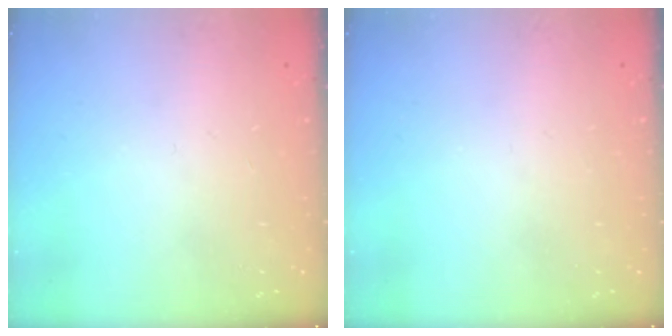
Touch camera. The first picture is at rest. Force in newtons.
{"total": 0.0}